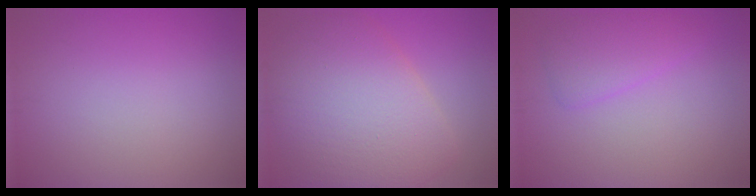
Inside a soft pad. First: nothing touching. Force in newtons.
{"total": 9.4, "press": 9.4, "slide": 0.7}
{"total": 2.6, "press": 2.6, "slide": 0.1}